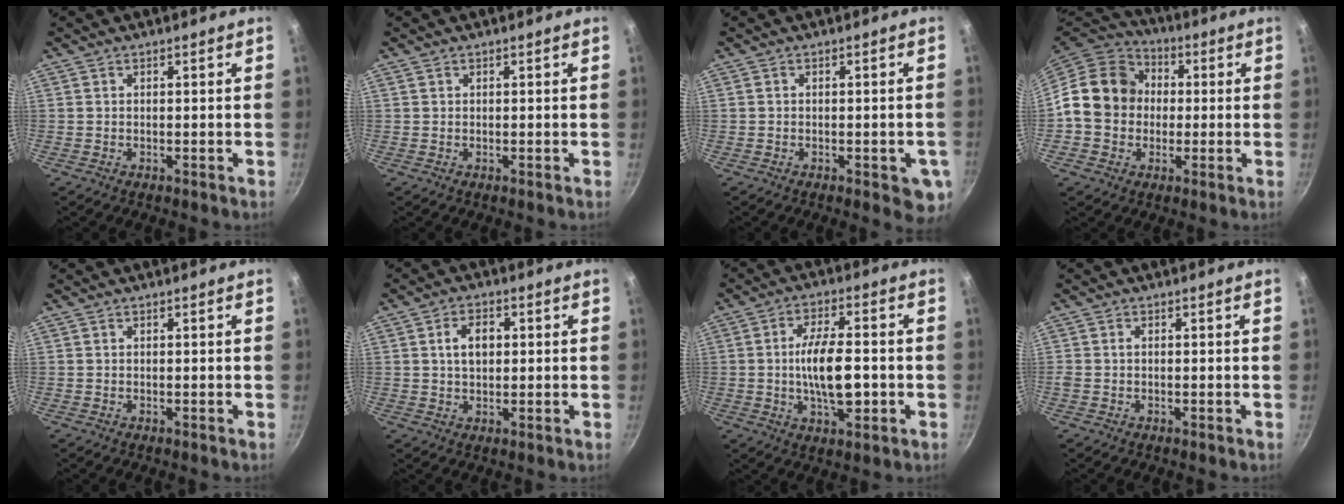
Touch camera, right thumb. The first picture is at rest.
{"total": 0.0}
{"total": 5.8, "force": [-1.9, 2.3, 5.0], "torque": [-0.035, 0.005, -0.022]}
{"total": 14.8, "force": [0.2, 12.8, 7.5], "torque": [-0.102, 0.027, -0.015]}
{"total": 0.0}
{"total": 5.4, "force": [1.1, 3.5, 3.9], "torque": [-0.050, 0.006, 0.017]}
{"total": 11.2, "force": [-1.3, 4.8, 10.1], "torque": [-0.166, 0.015, -0.023]}
{"total": 0.7, "force": [0.0, 0.5, 0.4], "torque": [-0.009, 0.004, -0.002]}